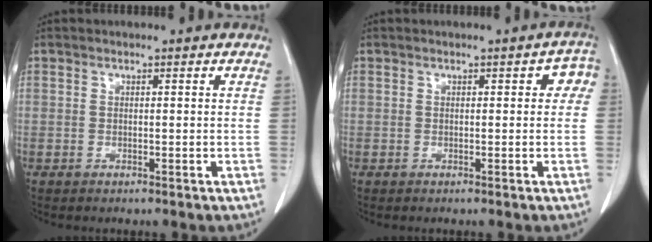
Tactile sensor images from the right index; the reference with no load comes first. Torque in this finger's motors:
{"motor_torque": [0.29, 0.05, 0.04, 0.00]}